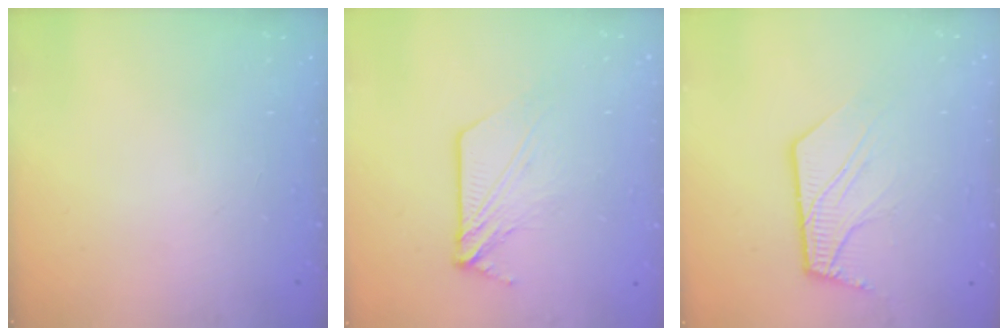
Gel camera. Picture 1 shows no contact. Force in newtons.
{"total": 7.9, "press": 7.9, "slide": 0.5}
{"total": 9.7, "press": 9.7, "slide": 0.7}